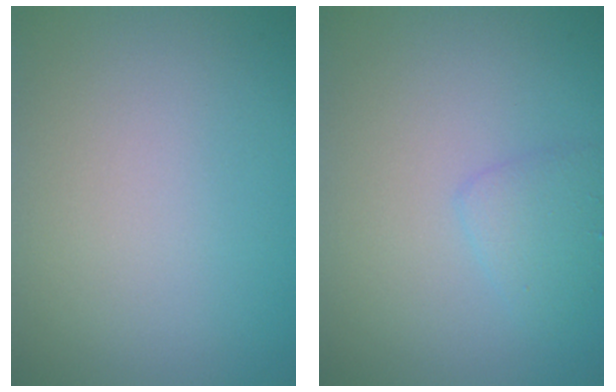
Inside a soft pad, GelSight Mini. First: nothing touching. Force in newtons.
{"total": 1.7, "press": 1.7, "slide": 0.0}